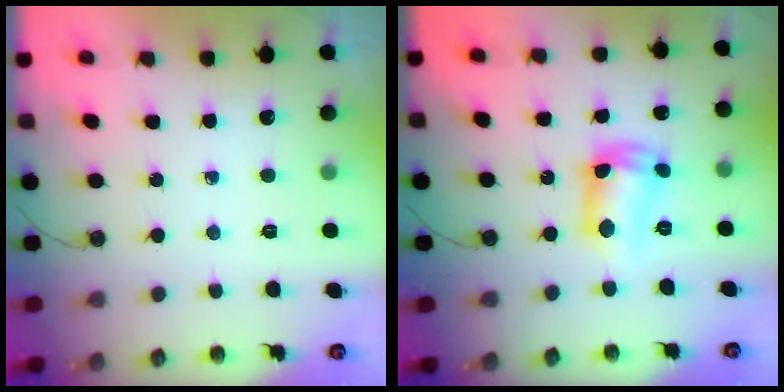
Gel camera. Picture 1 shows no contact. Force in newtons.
{"total": 11.7, "press": 11.7, "slide": 0.9}